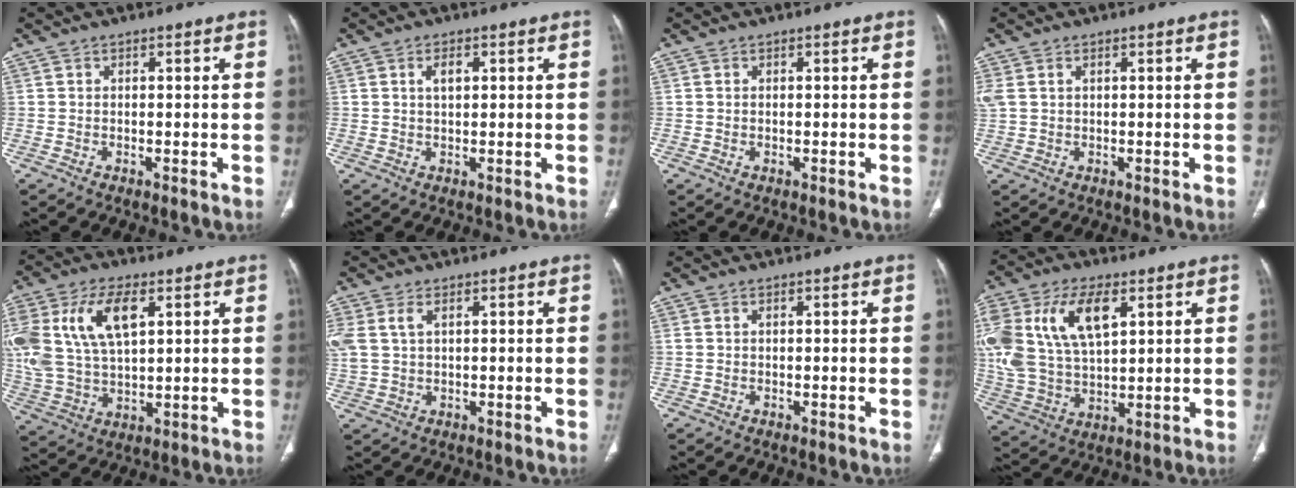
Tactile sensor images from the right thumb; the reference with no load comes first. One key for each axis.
{"total": 2.7, "fx": 0.9, "fy": 1.3, "fz": 2.2, "tx": -0.039, "ty": 0.000, "tz": 0.017}
{"total": 0.0}
{"total": 4.8, "fx": 1.3, "fy": 3.2, "fz": 3.4, "tx": -0.104, "ty": 0.021, "tz": 0.038}
{"total": 18.6, "fx": 6.0, "fy": 10.0, "fz": 14.5, "tx": -0.318, "ty": -0.001, "tz": 0.116}
{"total": 7.4, "fx": 2.4, "fy": 4.4, "fz": 5.4, "tx": -0.146, "ty": 0.014, "tz": 0.056}
{"total": 0.7, "fx": 0.3, "fy": 0.4, "fz": 0.5, "tx": -0.015, "ty": 0.008, "tz": 0.008}
{"total": 21.0, "fx": 7.0, "fy": 11.5, "fz": 16.2, "tx": -0.357, "ty": -0.001, "tz": 0.135}